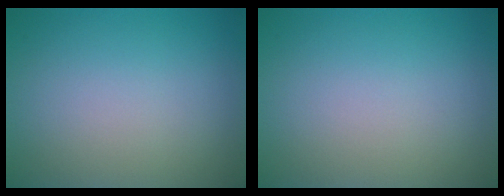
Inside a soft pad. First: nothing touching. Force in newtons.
{"total": 0.0}